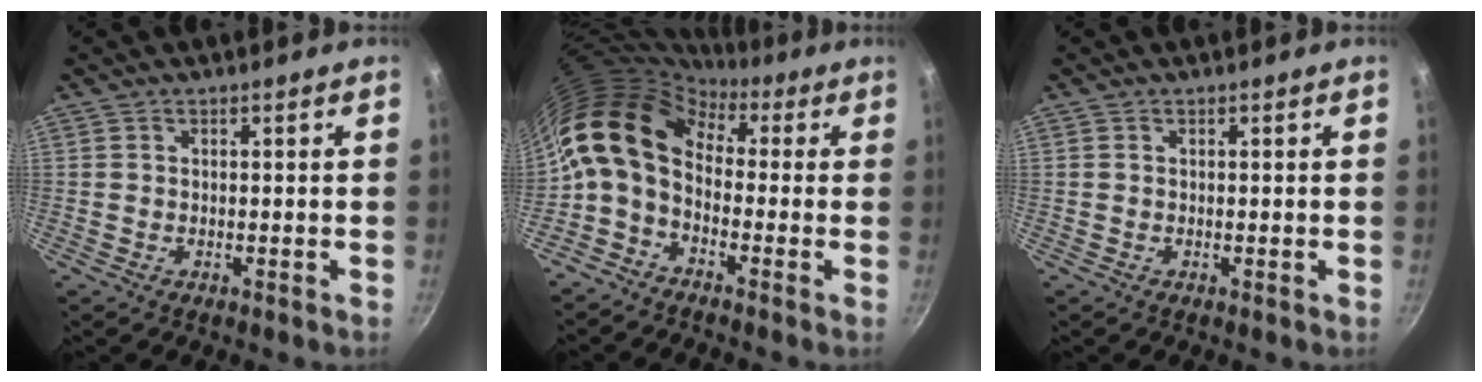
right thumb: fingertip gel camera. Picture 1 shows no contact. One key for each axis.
{"total": 12.6, "fx": 1.1, "fy": 8.3, "fz": 9.3, "tx": -0.167, "ty": 0.027, "tz": -0.004}
{"total": 0.0}